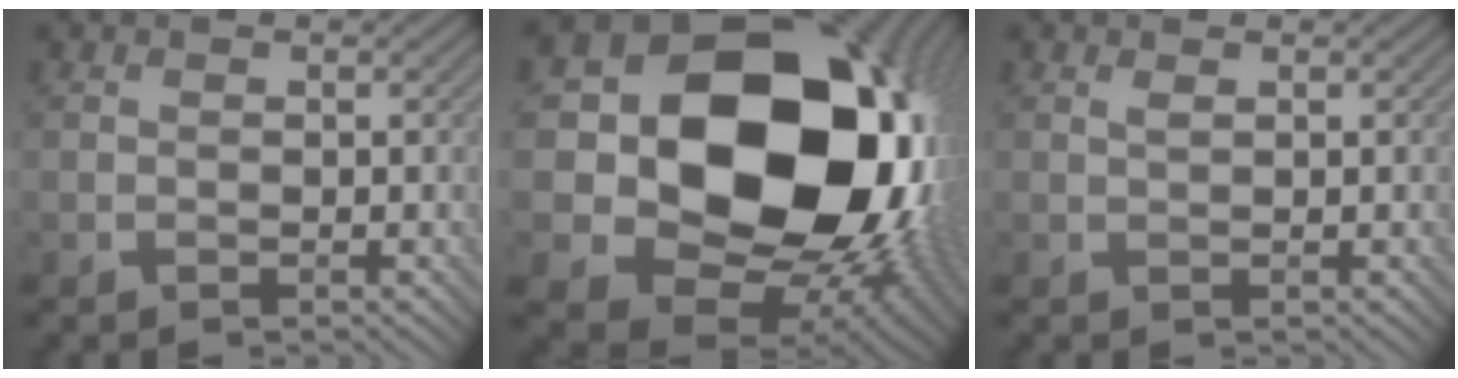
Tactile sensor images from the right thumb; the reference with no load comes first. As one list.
[{"total": 22.8, "force": [2.9, 18.3, 13.3], "torque": [-0.297, -0.039, 0.104]}, {"total": 0.8, "force": [0.4, 0.1, 0.7], "torque": [-0.016, 0.001, 0.008]}]